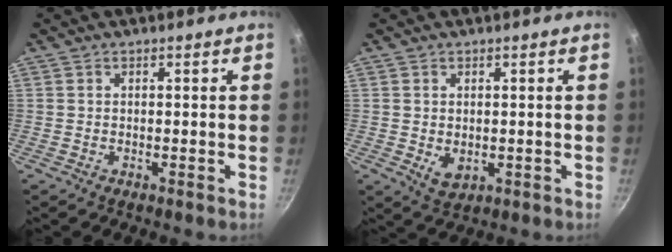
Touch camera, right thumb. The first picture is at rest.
{"total": 3.8, "force": [0.0, 2.6, 2.7], "torque": [-0.042, -0.012, 0.007]}